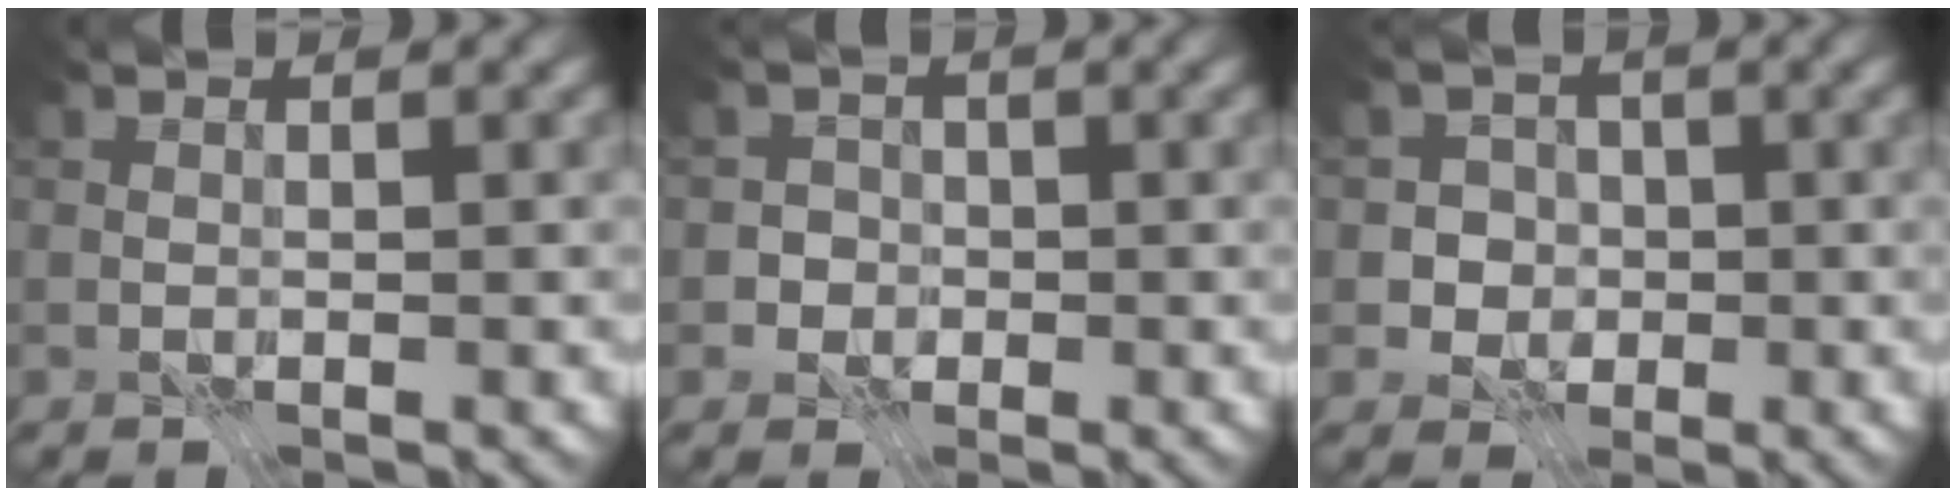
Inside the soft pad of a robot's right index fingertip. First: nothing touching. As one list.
[{"total": 2.2, "force": [-0.7, 2.0, 0.3], "torque": [0.018, 0.005, -0.022]}, {"total": 2.9, "force": [-0.6, 2.8, 0.7], "torque": [0.010, 0.003, -0.024]}]